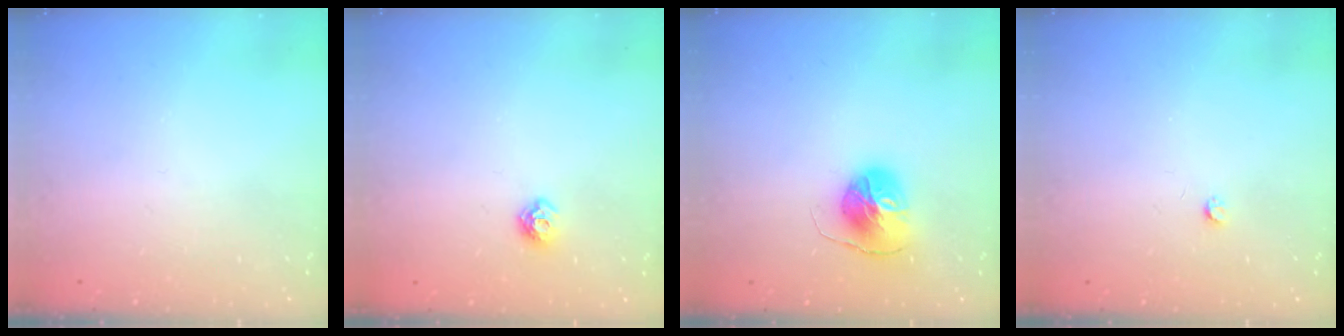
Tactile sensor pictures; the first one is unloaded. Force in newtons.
{"total": 6.8, "press": 6.7, "slide": 1.0}
{"total": 10.1, "press": 10.1, "slide": 0.2}
{"total": 2.5, "press": 2.5, "slide": 0.4}